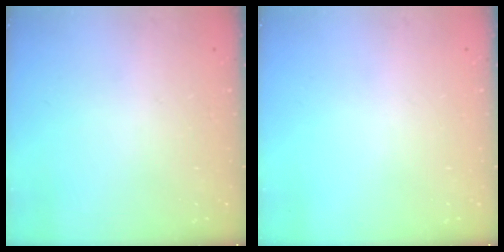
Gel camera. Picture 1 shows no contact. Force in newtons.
{"total": 0.0}